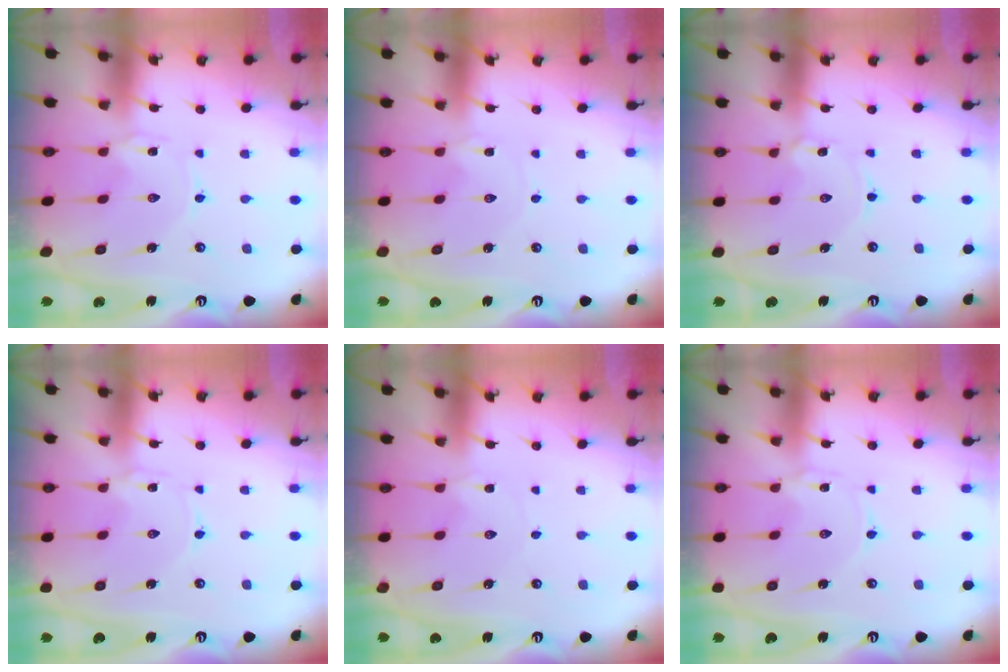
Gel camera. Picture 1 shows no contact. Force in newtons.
{"total": 0.0}
{"total": 1.6, "press": 1.5, "slide": 0.1}
{"total": 0.0}
{"total": 0.0}
{"total": 0.0}